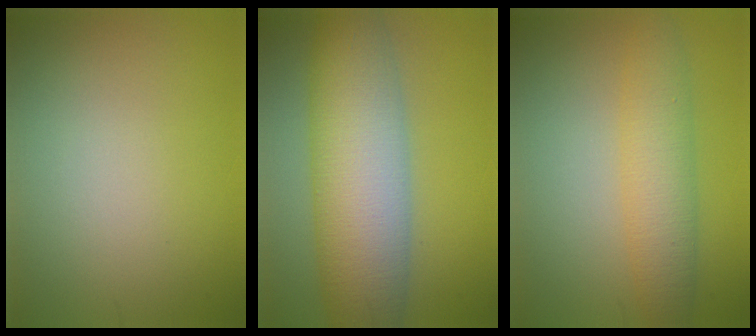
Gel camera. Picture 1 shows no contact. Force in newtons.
{"total": 10.7, "press": 10.7, "slide": 0.6}
{"total": 4.1, "press": 4.1, "slide": 0.2}